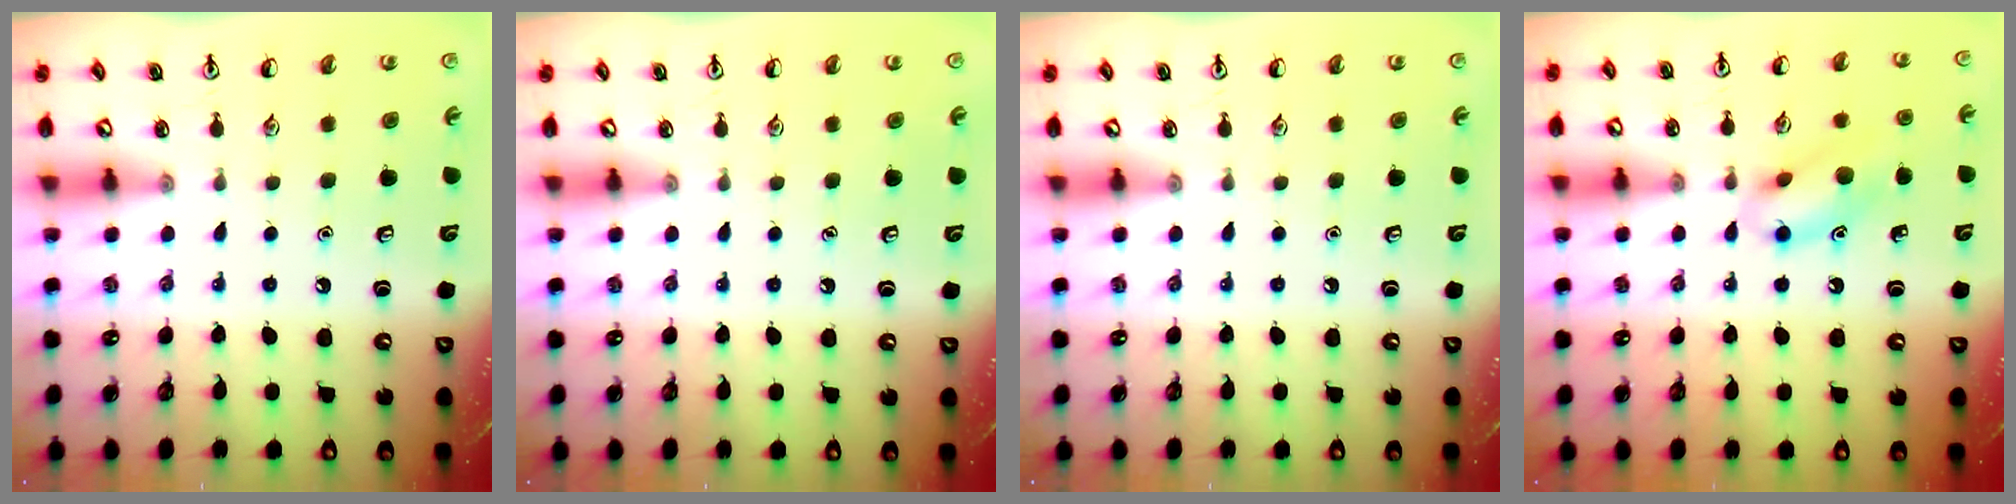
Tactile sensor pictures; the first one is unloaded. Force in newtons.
{"total": 0.0}
{"total": 0.0}
{"total": 12.0, "press": 11.9, "slide": 0.7}